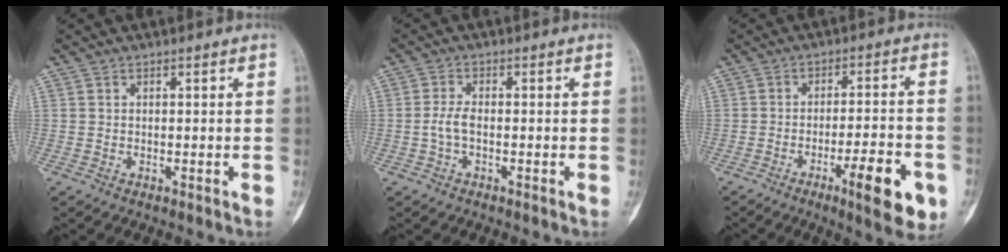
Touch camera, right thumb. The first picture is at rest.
{"total": 2.8, "force": [-0.6, 1.2, 2.5], "torque": [-0.060, 0.005, -0.015]}
{"total": 11.6, "force": [-5.0, 2.6, 10.1], "torque": [-0.134, 0.016, -0.069]}